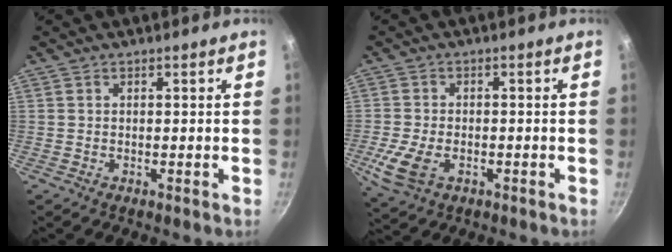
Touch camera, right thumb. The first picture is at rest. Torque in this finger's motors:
{"motor_torque": [0.00, -0.10, -0.15, -0.02, 0.06]}